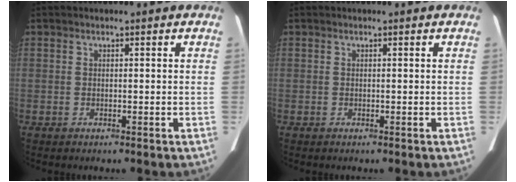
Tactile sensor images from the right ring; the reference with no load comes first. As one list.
[{"total": 0.0}]